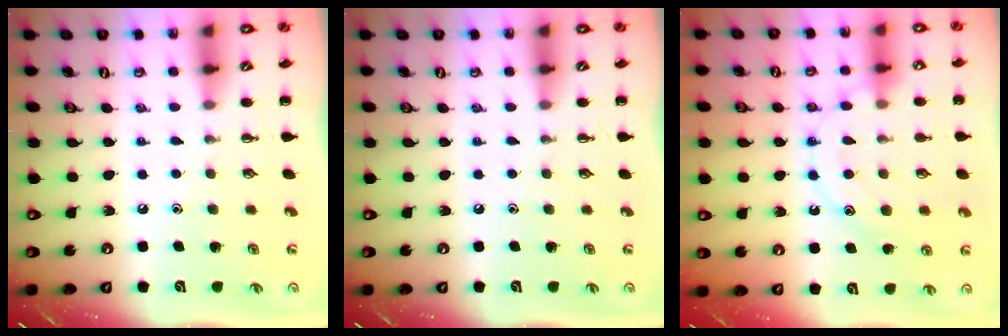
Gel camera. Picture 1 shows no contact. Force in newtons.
{"total": 0.0}
{"total": 13.5, "press": 13.5, "slide": 0.6}